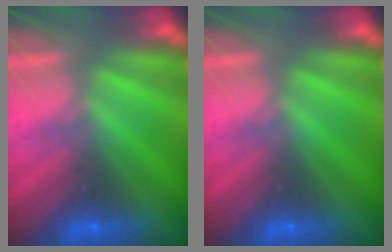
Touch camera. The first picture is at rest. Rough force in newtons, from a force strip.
{"total": 0.0}